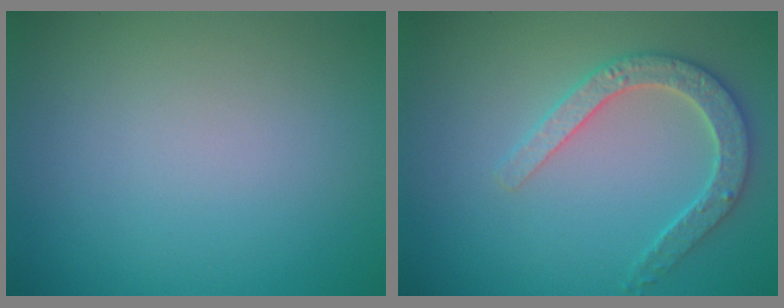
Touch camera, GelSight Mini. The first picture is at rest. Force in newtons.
{"total": 3.3, "press": 3.2, "slide": 0.8}